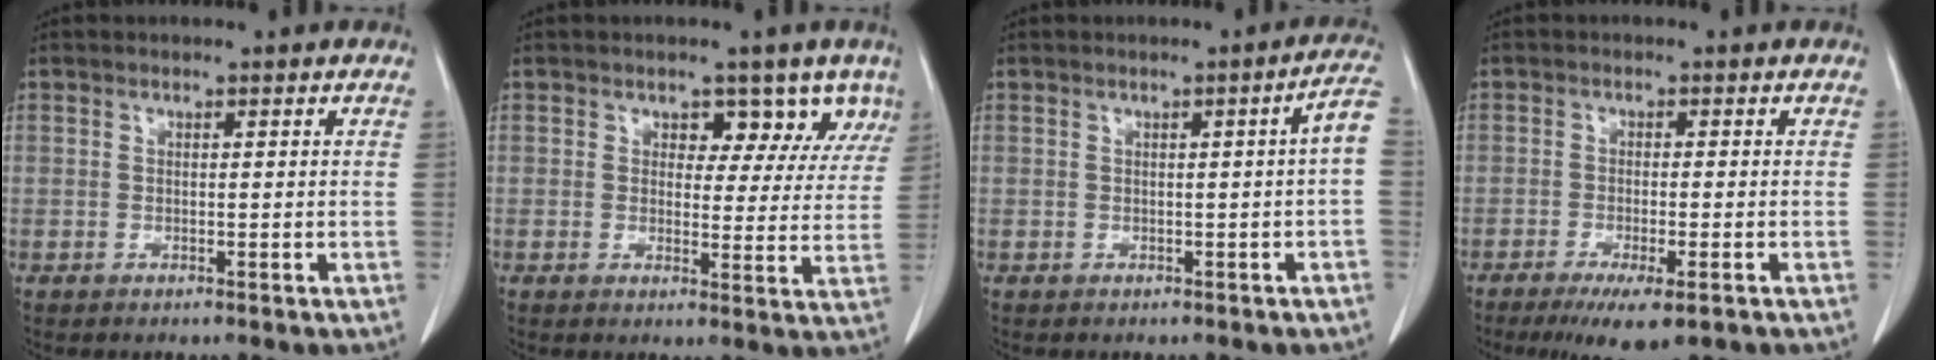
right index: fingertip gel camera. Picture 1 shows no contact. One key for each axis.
{"total": 5.8, "fx": 3.8, "fy": 3.7, "fz": 2.4, "tx": -0.006, "ty": -0.003, "tz": 0.037}
{"total": 3.5, "fx": -0.3, "fy": -0.2, "fz": 3.5, "tx": -0.035, "ty": 0.006, "tz": -0.004}
{"total": 7.1, "fx": -4.5, "fy": 1.2, "fz": 5.4, "tx": -0.081, "ty": -0.018, "tz": -0.066}